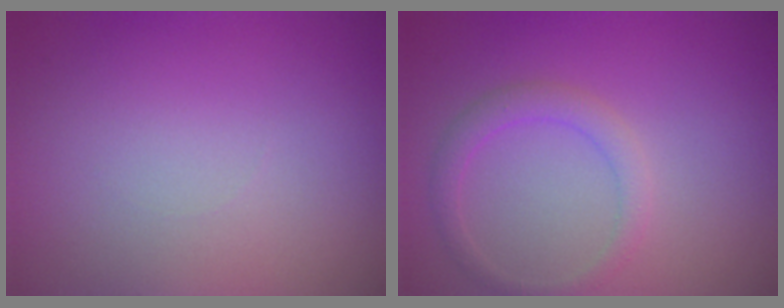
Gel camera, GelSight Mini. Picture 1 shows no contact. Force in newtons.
{"total": 2.0, "press": 2.0, "slide": 0.1}